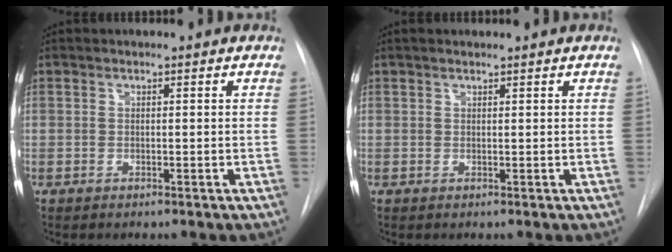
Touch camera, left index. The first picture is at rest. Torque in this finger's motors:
{"motor_torque": [-0.28, 0.00, -0.27, 0.00]}